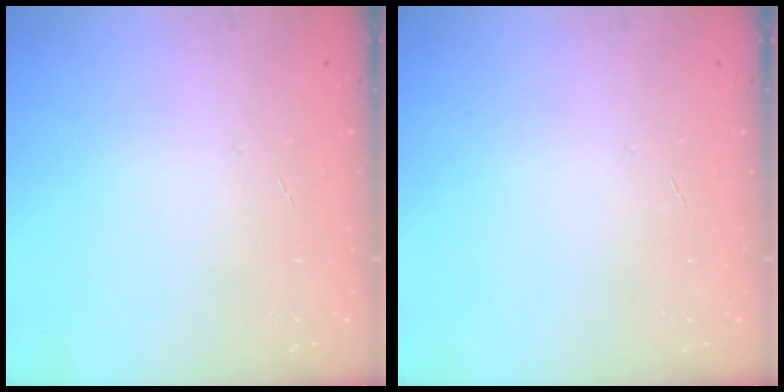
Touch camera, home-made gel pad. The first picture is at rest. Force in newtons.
{"total": 0.0}